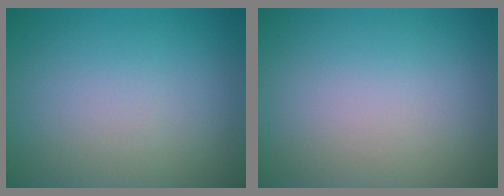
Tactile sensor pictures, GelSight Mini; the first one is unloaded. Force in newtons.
{"total": 0.0}